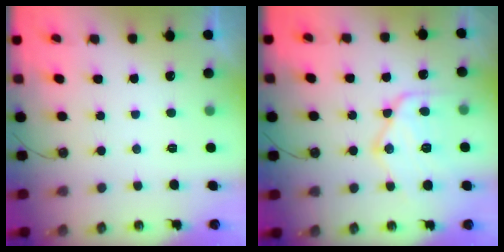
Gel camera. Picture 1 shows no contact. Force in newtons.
{"total": 16.9, "press": 16.8, "slide": 1.5}